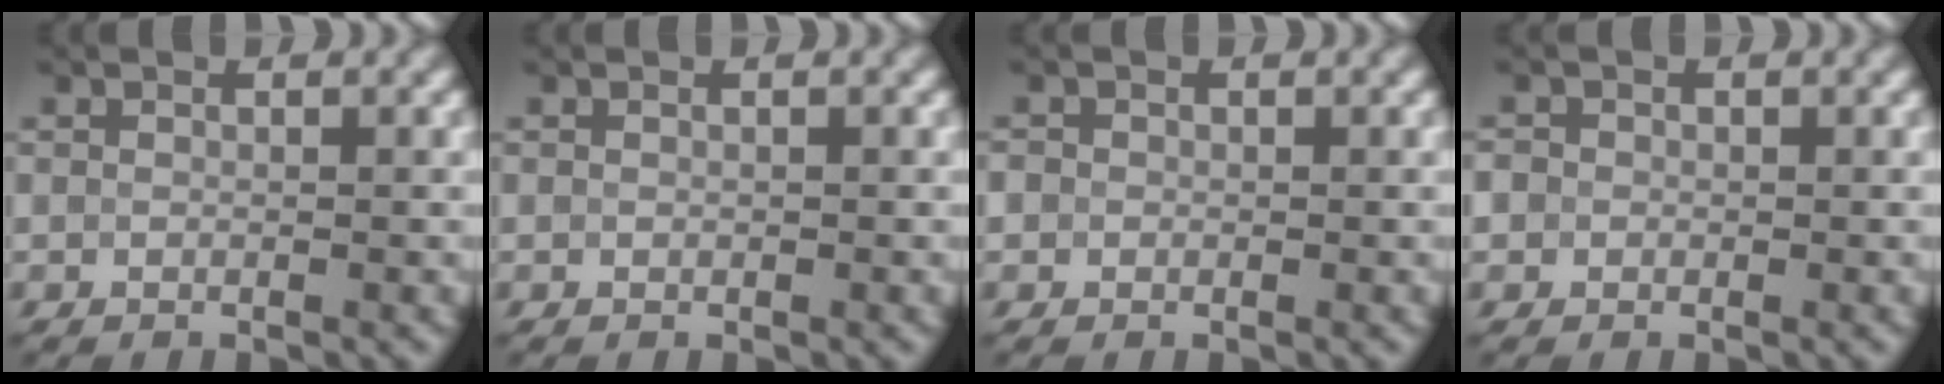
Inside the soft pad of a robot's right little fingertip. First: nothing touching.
{"total": 0.0}
{"total": 0.7, "force": [0.0, 0.7, -0.1], "torque": [0.009, -0.001, -0.002]}
{"total": 1.1, "force": [0.0, 1.1, 0.0], "torque": [0.006, 0.000, 0.000]}